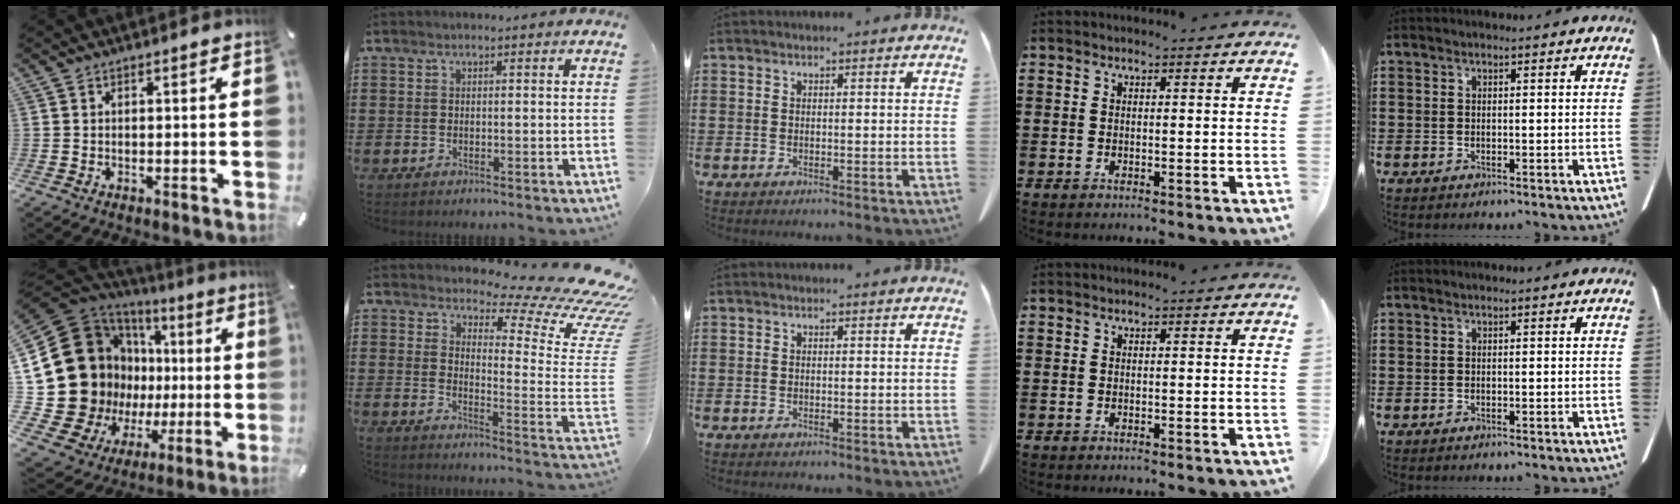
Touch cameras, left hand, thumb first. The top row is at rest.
{"thumb": {"total": 28.7, "force": [2.6, 21.4, 18.9], "torque": [-0.343, -0.057, 0.096]}, "index": {"total": 9.8, "force": [7.4, 1.8, 6.1], "torque": [-0.103, -0.066, 0.121]}}